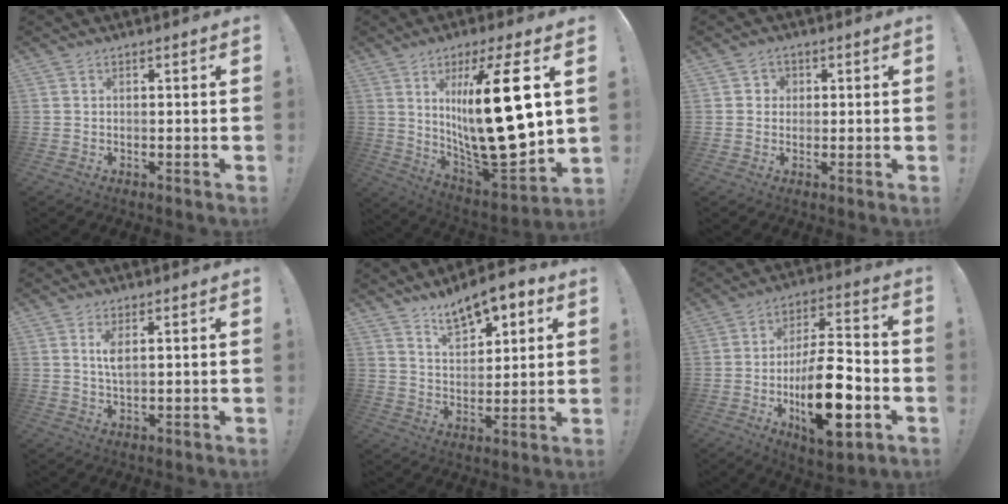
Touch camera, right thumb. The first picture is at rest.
{"total": 25.5, "force": [5.4, 7.1, 23.9], "torque": [-0.417, -0.044, 0.079]}
{"total": 2.5, "force": [0.1, 2.4, 0.7], "torque": [-0.012, 0.005, 0.000]}
{"total": 3.9, "force": [1.4, 1.2, 3.4], "torque": [-0.063, -0.003, 0.022]}
{"total": 11.2, "force": [8.2, 4.9, 5.9], "torque": [-0.085, -0.053, 0.147]}
{"total": 19.9, "force": [-5.8, 8.0, 17.2], "torque": [-0.298, 0.022, -0.087]}